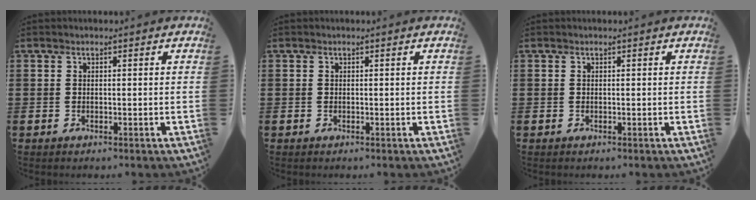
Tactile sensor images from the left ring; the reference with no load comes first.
{"total": 0.0}
{"total": 0.0}